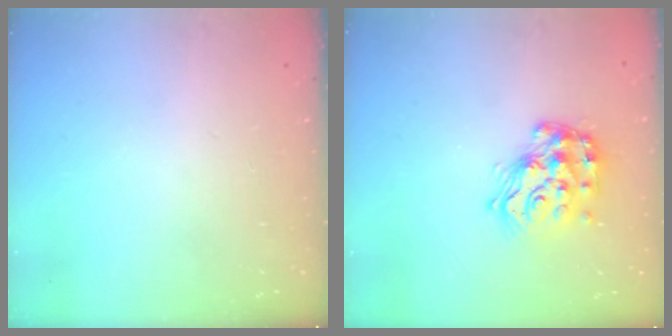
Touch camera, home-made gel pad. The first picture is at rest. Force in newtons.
{"total": 17.0, "press": 17.0, "slide": 1.2}